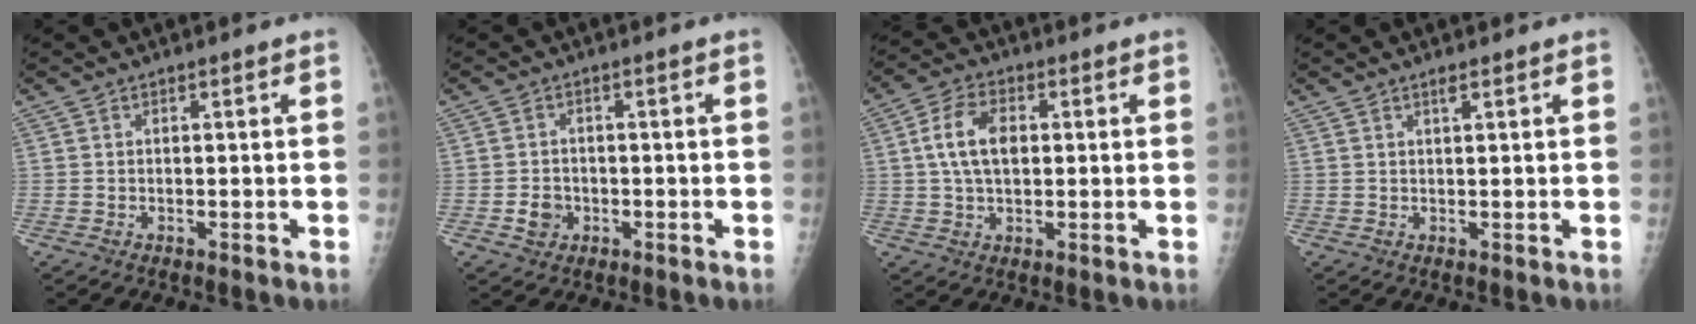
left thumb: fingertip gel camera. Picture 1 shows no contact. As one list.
[{"total": 3.2, "force": [-1.1, 2.7, 1.3], "torque": [-0.009, 0.010, -0.018]}, {"total": 8.4, "force": [1.2, 5.1, 6.6], "torque": [-0.118, 0.011, 0.019]}, {"total": 1.0, "force": [0.6, 0.0, 0.7], "torque": [-0.010, -0.001, 0.011]}]